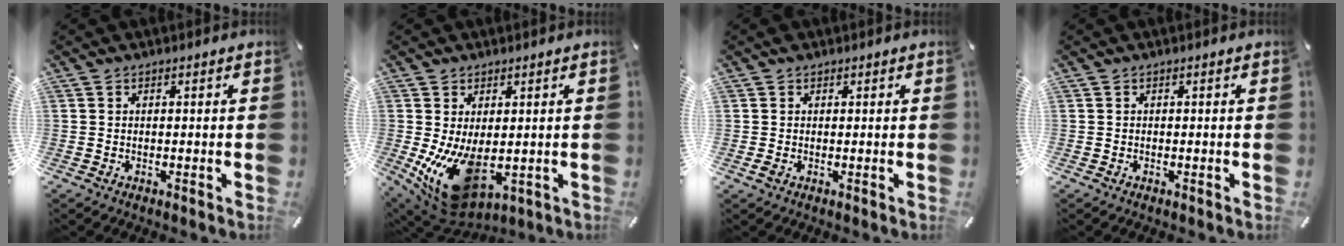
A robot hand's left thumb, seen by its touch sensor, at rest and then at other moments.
{"total": 12.9, "force": [-1.4, 7.1, 10.7], "torque": [-0.191, -0.016, -0.011]}
{"total": 1.5, "force": [0.4, 1.4, 0.4], "torque": [-0.007, 0.004, 0.009]}
{"total": 0.0}